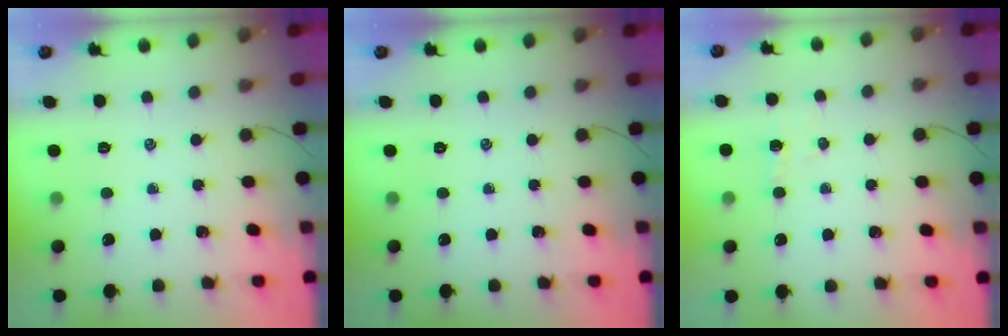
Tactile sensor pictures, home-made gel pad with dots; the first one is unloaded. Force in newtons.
{"total": 0.0}
{"total": 3.0, "press": 2.9, "slide": 0.7}